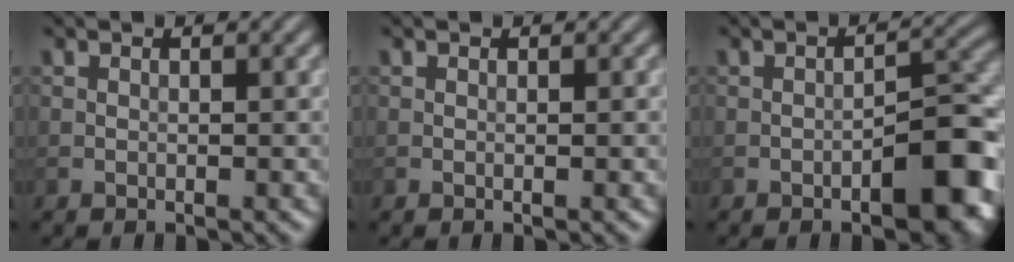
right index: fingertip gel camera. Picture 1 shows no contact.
{"total": 0.0}
{"total": 5.5, "force": [-2.3, 2.0, 4.6], "torque": [-0.062, 0.013, -0.035]}